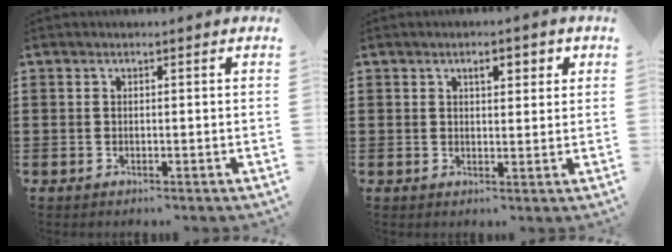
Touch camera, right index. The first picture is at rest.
{"total": 2.9, "force": [1.2, 1.3, 2.3], "torque": [-0.033, 0.002, 0.014]}